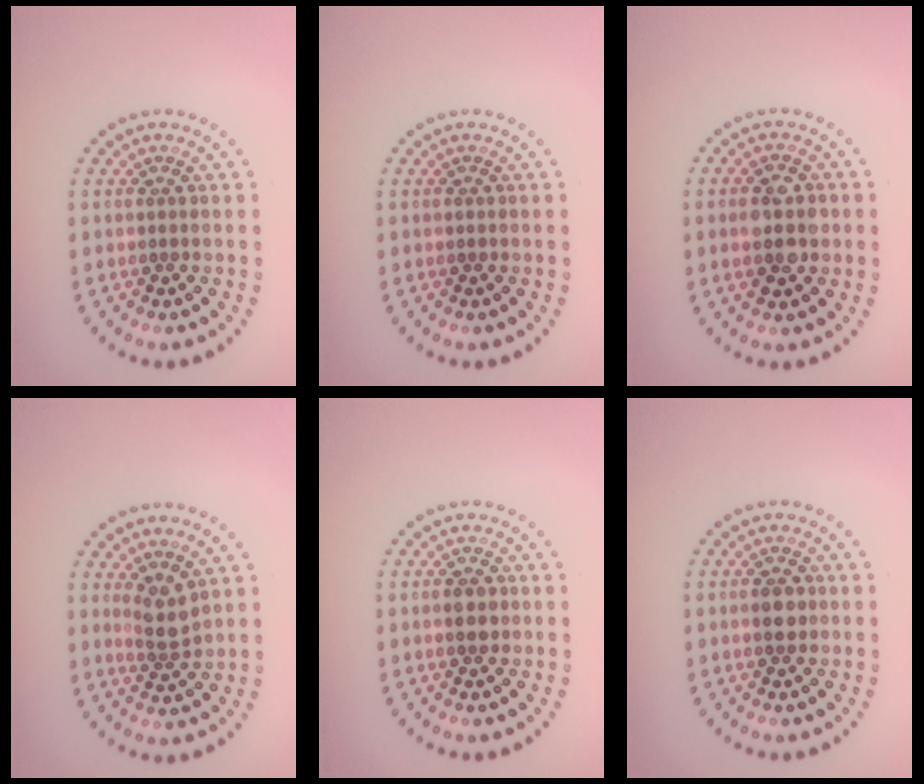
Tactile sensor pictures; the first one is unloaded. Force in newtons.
{"total": 0.5, "press": 0.5, "slide": 0.0}
{"total": 4.0, "press": 3.9, "slide": 0.2}
{"total": 2.5, "press": 2.0, "slide": 1.5}
{"total": 1.9, "press": 1.9, "slide": 0.2}
{"total": 2.0, "press": 2.0, "slide": 0.1}